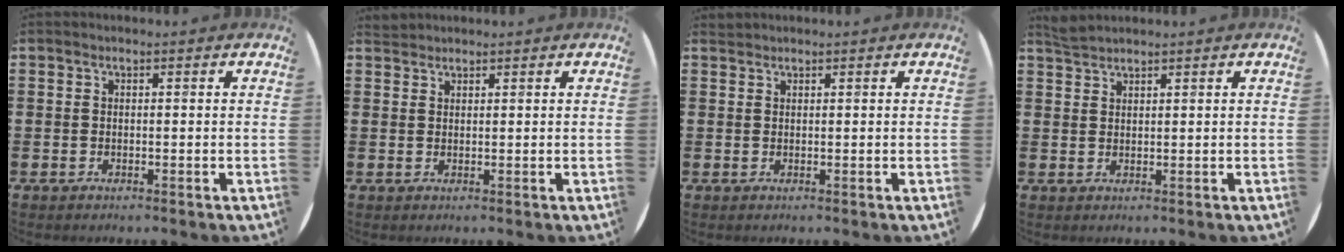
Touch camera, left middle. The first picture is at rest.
{"total": 1.1, "force": [1.0, 0.2, -0.2], "torque": [0.004, 0.002, 0.020]}
{"total": 0.6, "force": [0.6, 0.0, -0.2], "torque": [0.004, 0.003, 0.011]}
{"total": 1.8, "force": [1.8, 0.0, 0.0], "torque": [-0.004, 0.001, 0.035]}